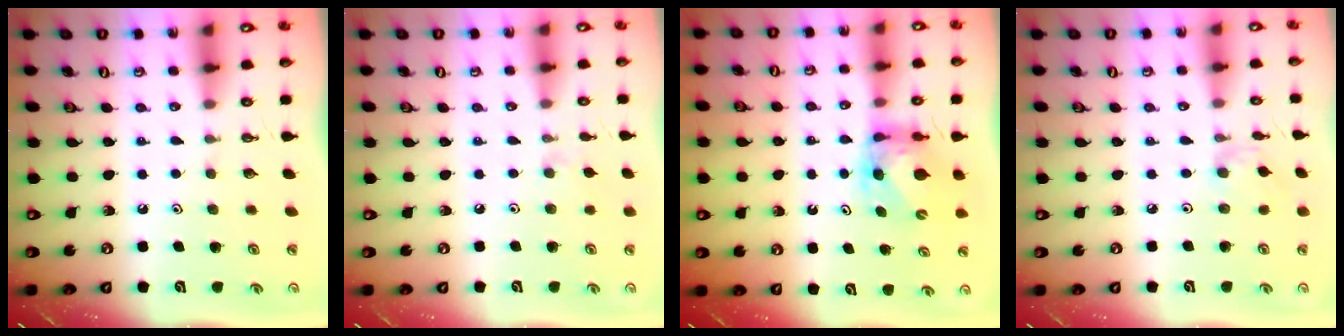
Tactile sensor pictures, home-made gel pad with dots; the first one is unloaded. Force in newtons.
{"total": 3.7, "press": 3.7, "slide": 0.7}
{"total": 6.3, "press": 6.3, "slide": 0.3}
{"total": 2.7, "press": 2.7, "slide": 0.6}